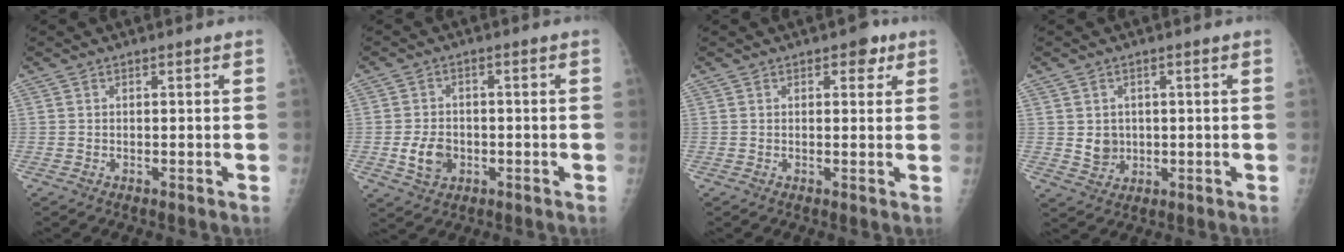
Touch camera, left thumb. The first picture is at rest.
{"total": 5.8, "force": [-1.5, 4.4, 3.5], "torque": [-0.051, 0.005, -0.022]}
{"total": 3.2, "force": [1.6, 1.8, 2.0], "torque": [-0.005, -0.002, 0.015]}
{"total": 4.1, "force": [0.2, 3.6, 1.9], "torque": [-0.014, -0.003, 0.015]}